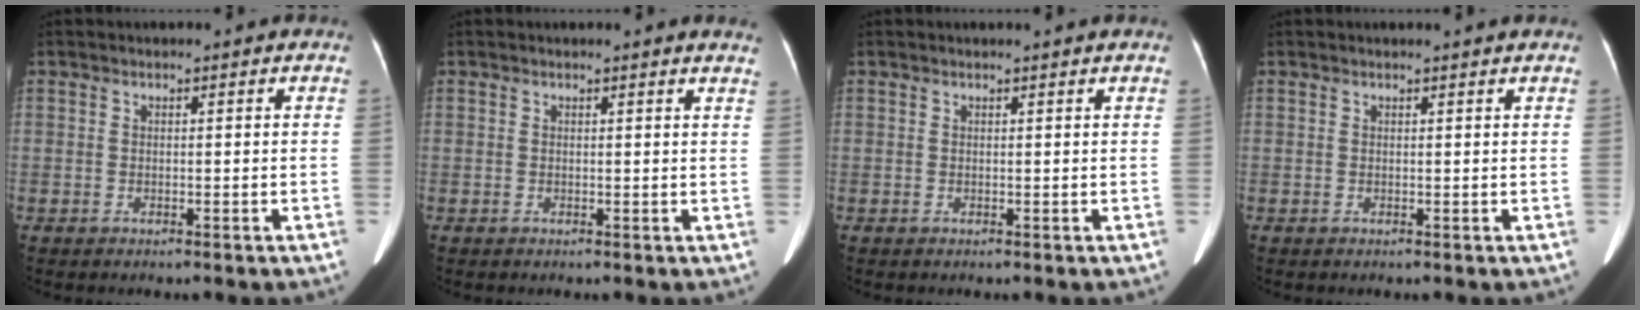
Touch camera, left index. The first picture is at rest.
{"total": 3.0, "force": [2.9, -0.1, 0.9], "torque": [-0.011, -0.010, 0.013]}
{"total": 1.1, "force": [1.0, -0.2, 0.4], "torque": [-0.016, -0.001, 0.017]}
{"total": 1.4, "force": [1.3, -0.3, 0.4], "torque": [-0.020, -0.001, 0.019]}